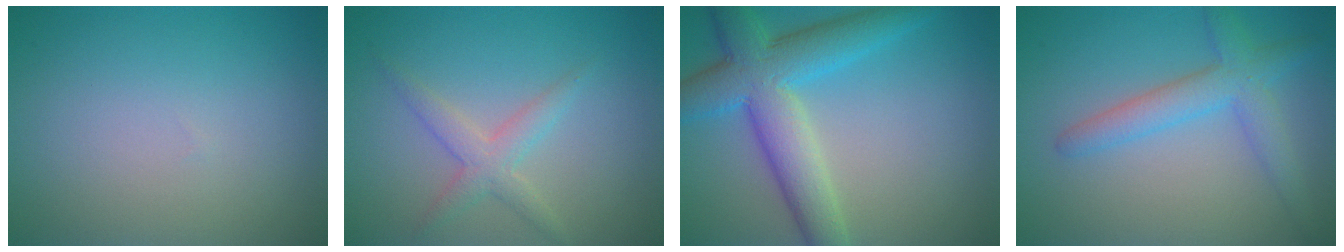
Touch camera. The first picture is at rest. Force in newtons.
{"total": 2.4, "press": 2.4, "slide": 0.1}
{"total": 7.7, "press": 7.7, "slide": 0.3}
{"total": 3.7, "press": 3.7, "slide": 0.1}